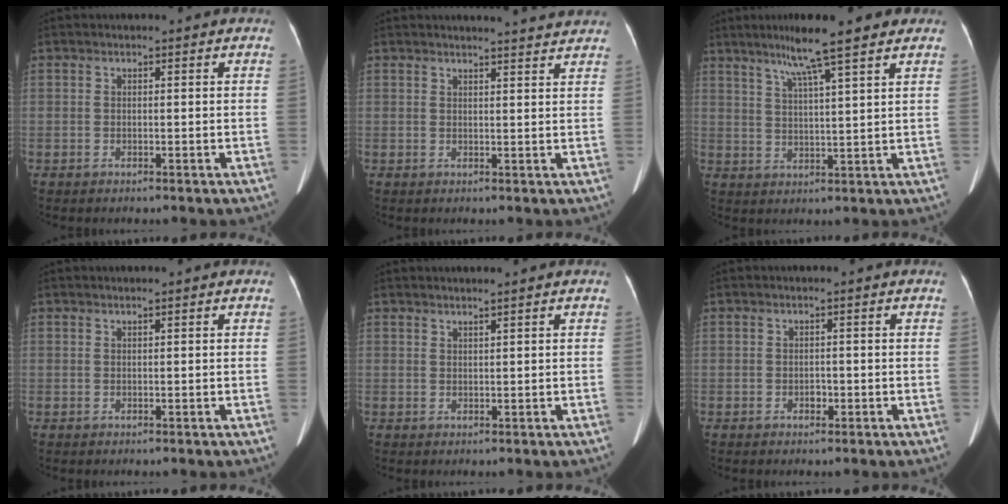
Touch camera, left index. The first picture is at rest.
{"total": 6.3, "force": [6.2, 0.1, 1.4], "torque": [-0.019, 0.002, 0.058]}
{"total": 9.2, "force": [6.5, -0.4, 6.4], "torque": [-0.104, 0.017, 0.106]}
{"total": 0.0}
{"total": 0.8, "force": [0.7, -0.3, 0.3], "torque": [-0.015, -0.003, 0.020]}
{"total": 1.0, "force": [-0.5, 0.7, 0.5], "torque": [-0.009, 0.002, -0.006]}